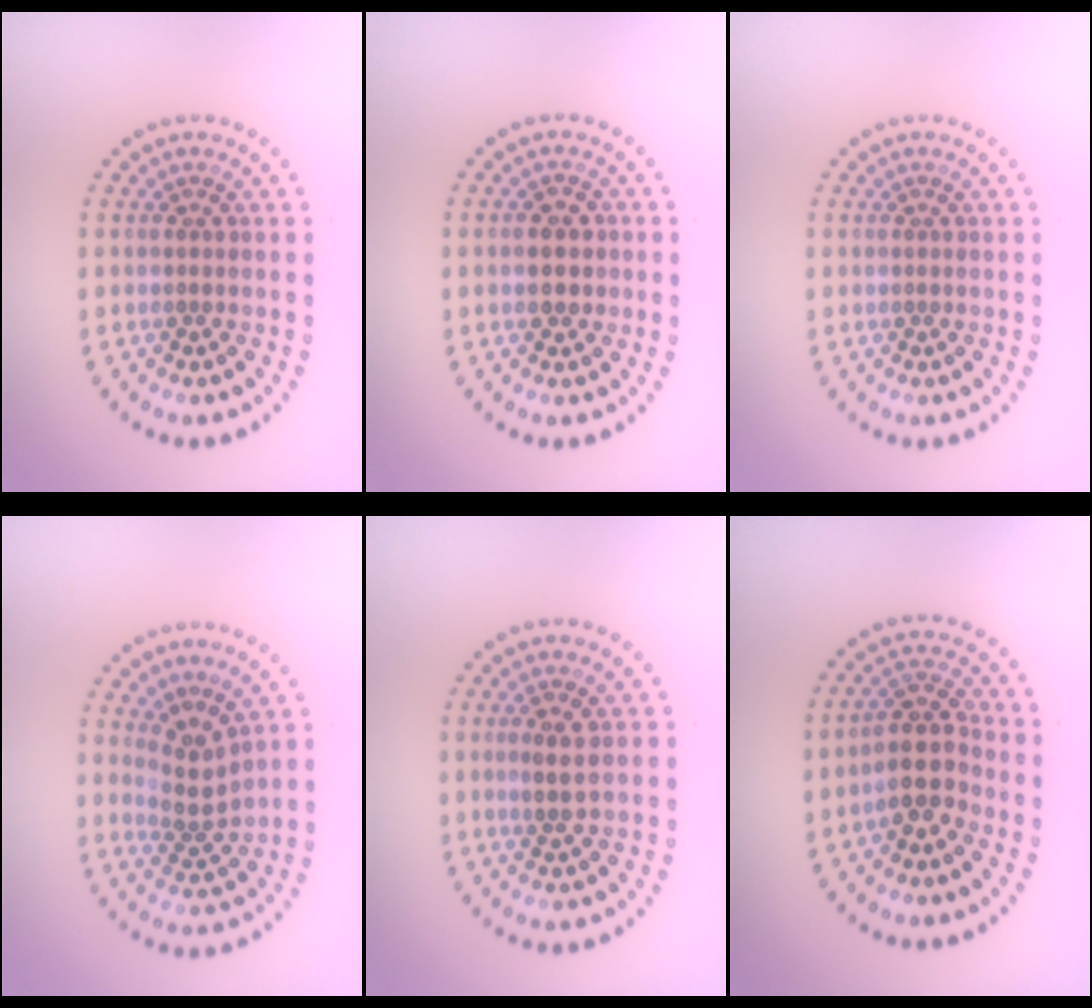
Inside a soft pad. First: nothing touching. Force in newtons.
{"total": 2.9, "press": 2.9, "slide": 0.3}
{"total": 0.0}
{"total": 2.5, "press": 1.8, "slide": 1.8}
{"total": 1.8, "press": 1.7, "slide": 0.6}
{"total": 3.5, "press": 2.9, "slide": 1.9}